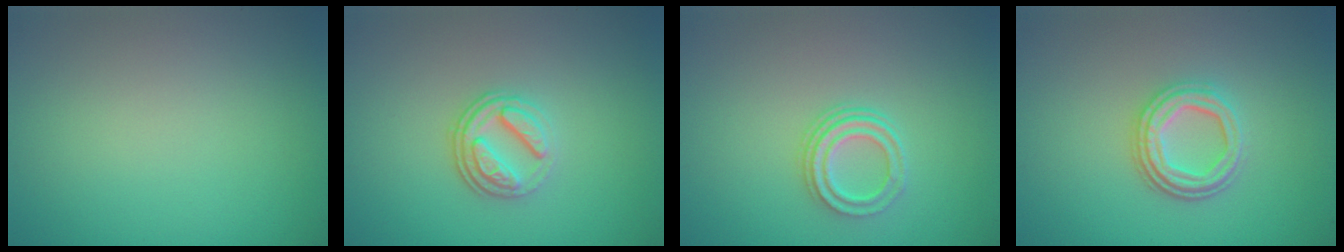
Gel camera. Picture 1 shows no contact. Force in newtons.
{"total": 3.5, "press": 2.7, "slide": 2.2}
{"total": 3.0, "press": 2.2, "slide": 2.0}
{"total": 3.7, "press": 3.0, "slide": 2.0}